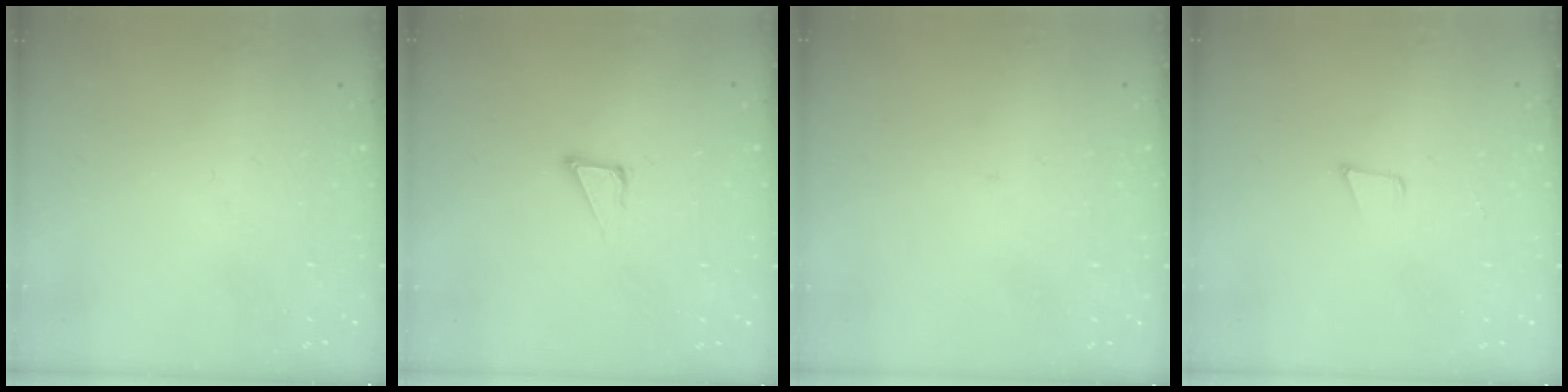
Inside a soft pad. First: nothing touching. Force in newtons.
{"total": 3.8, "press": 3.7, "slide": 0.2}
{"total": 2.0, "press": 2.0, "slide": 0.1}
{"total": 3.6, "press": 2.4, "slide": 2.6}